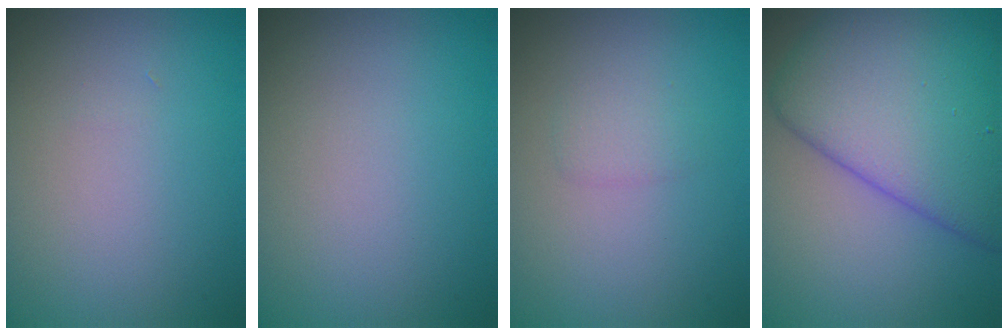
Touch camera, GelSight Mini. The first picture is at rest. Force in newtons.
{"total": 0.0}
{"total": 1.2, "press": 1.2, "slide": 0.1}
{"total": 9.9, "press": 9.9, "slide": 0.3}